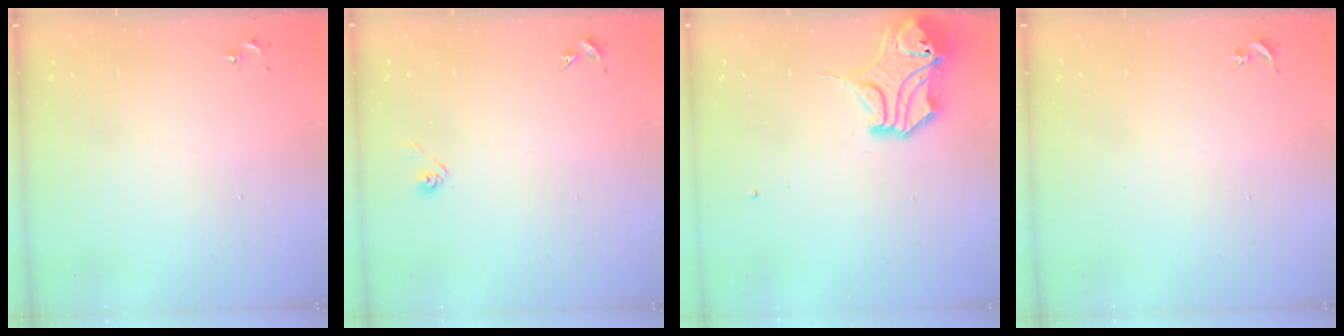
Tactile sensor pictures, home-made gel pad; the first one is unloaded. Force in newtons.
{"total": 2.9, "press": 2.8, "slide": 0.8}
{"total": 14.5, "press": 14.4, "slide": 2.2}
{"total": 0.0}